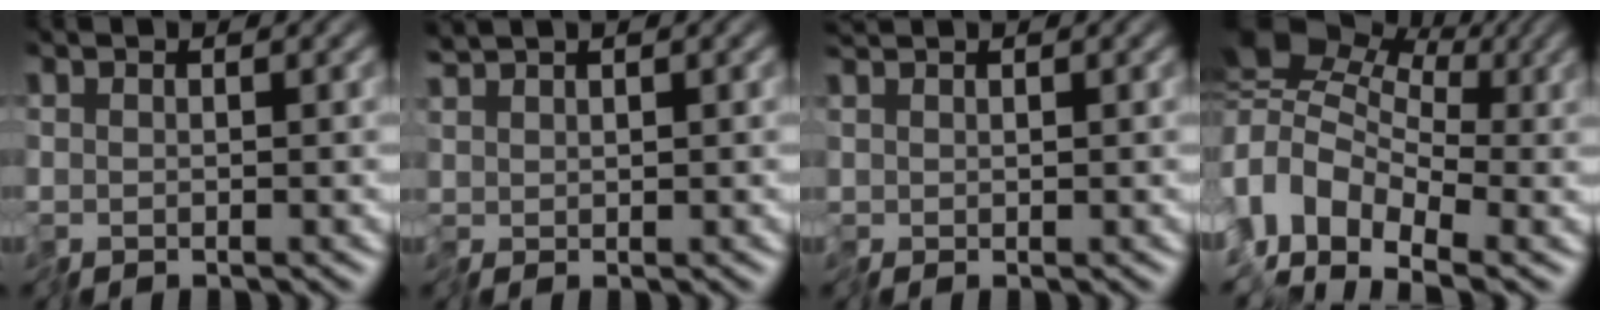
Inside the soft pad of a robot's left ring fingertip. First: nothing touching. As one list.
[{"total": 1.1, "force": [1.0, 0.3, 0.2], "torque": [-0.010, 0.006, 0.022]}, {"total": 0.7, "force": [0.7, 0.2, 0.0], "torque": [-0.004, 0.005, 0.013]}, {"total": 6.4, "force": [-1.8, 4.5, 4.1], "torque": [-0.070, 0.014, -0.057]}]